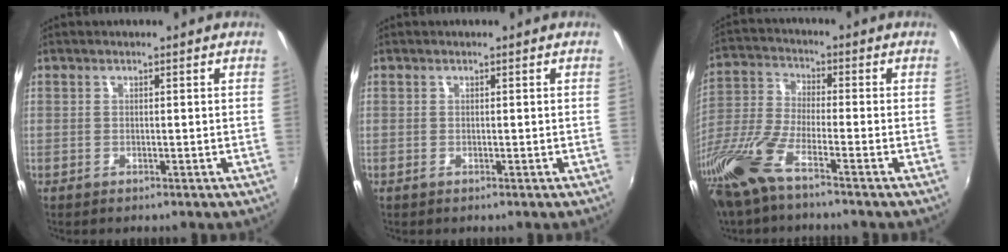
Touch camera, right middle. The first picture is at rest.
{"total": 0.0}
{"total": 12.7, "force": [-8.7, 2.1, 9.0], "torque": [-0.205, -0.031, -0.175]}